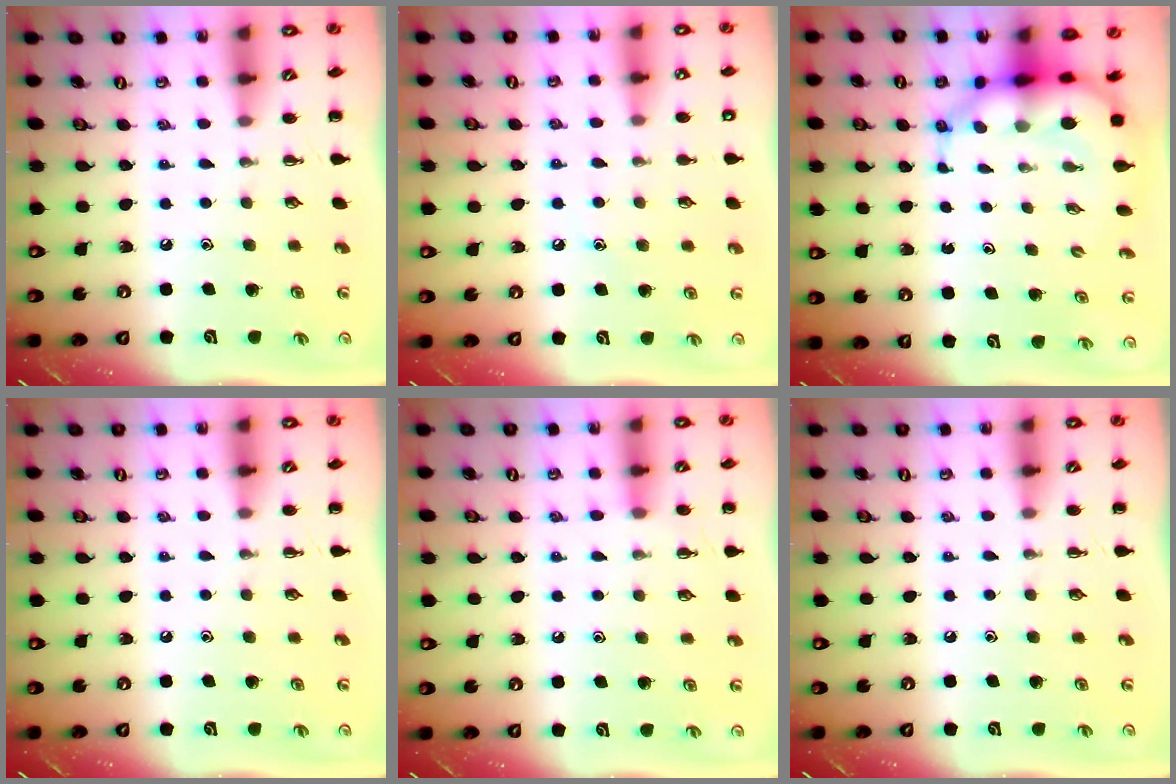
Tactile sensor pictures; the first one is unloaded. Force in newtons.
{"total": 6.4, "press": 6.2, "slide": 1.6}
{"total": 6.8, "press": 6.5, "slide": 1.9}
{"total": 0.0}
{"total": 7.8, "press": 7.5, "slide": 2.2}
{"total": 0.0}